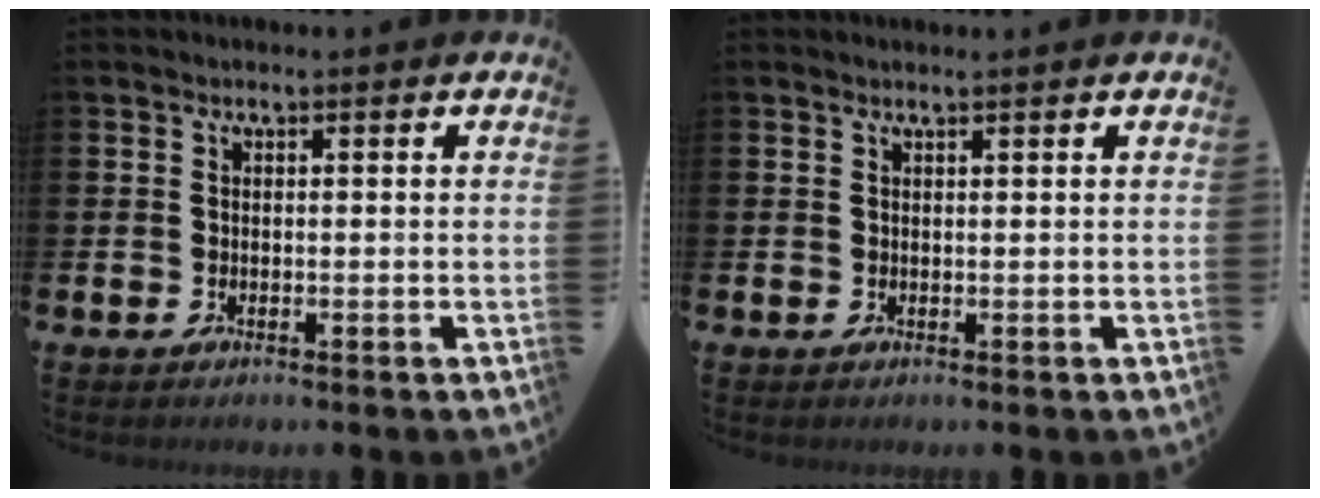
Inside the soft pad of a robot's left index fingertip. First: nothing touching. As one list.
[{"total": 0.6, "force": [0.5, -0.1, 0.2], "torque": [0.003, -0.003, 0.009]}]